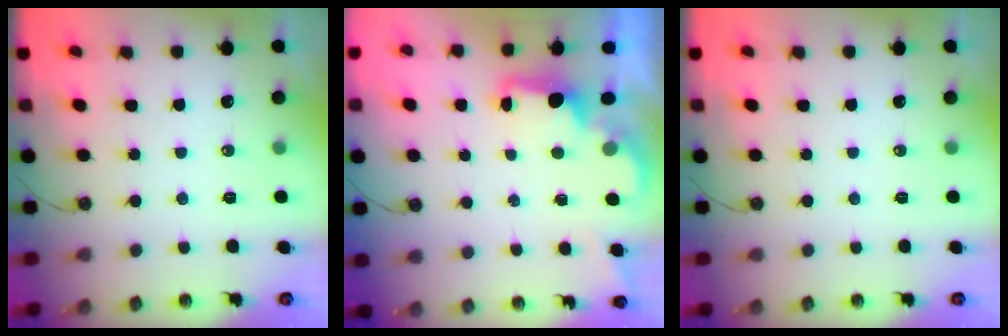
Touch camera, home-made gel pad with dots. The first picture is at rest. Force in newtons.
{"total": 2.1, "press": 2.0, "slide": 0.7}
{"total": 0.0}